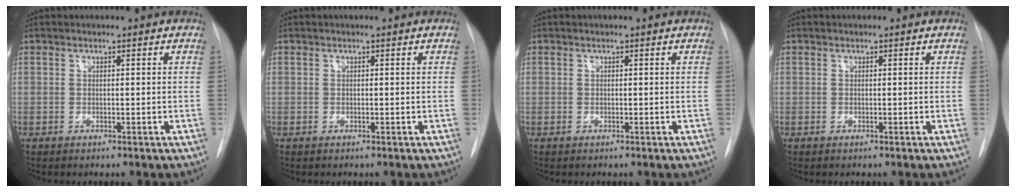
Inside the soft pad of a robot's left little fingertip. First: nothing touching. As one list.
[{"total": 0.0}, {"total": 0.0}, {"total": 0.0}]